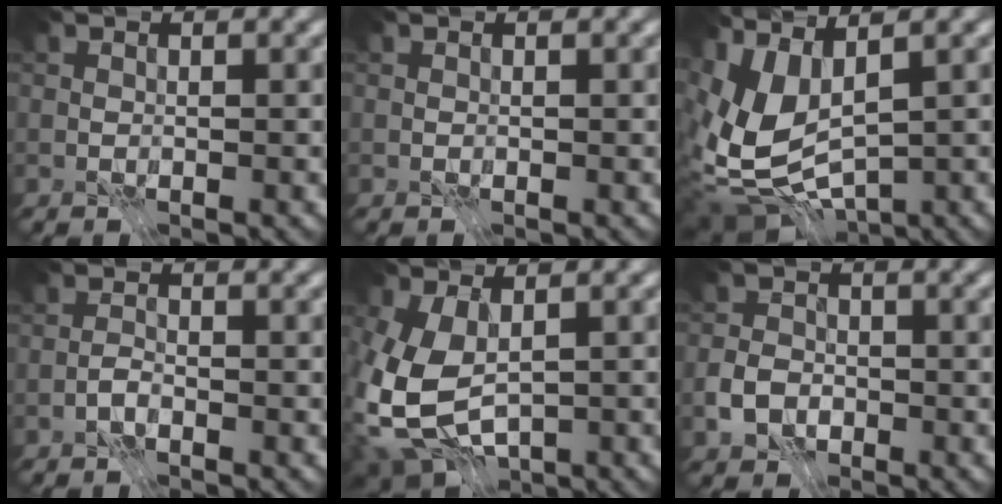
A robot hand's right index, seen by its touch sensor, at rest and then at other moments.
{"total": 0.0}
{"total": 10.2, "force": [-2.1, 5.7, 8.2], "torque": [-0.194, -0.015, -0.018]}
{"total": 1.4, "force": [-1.3, 0.4, 0.5], "torque": [-0.009, 0.003, -0.030]}
{"total": 8.1, "force": [-0.8, 5.2, 6.2], "torque": [-0.149, -0.025, -0.007]}
{"total": 2.7, "force": [-1.5, 2.0, 1.0], "torque": [-0.013, 0.001, -0.036]}